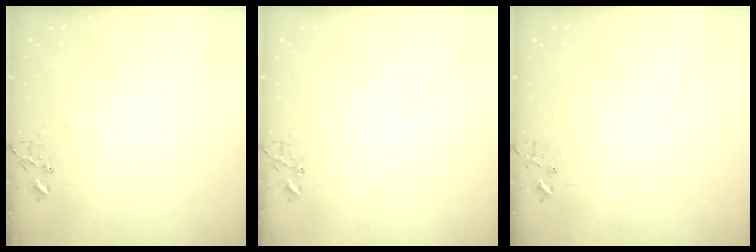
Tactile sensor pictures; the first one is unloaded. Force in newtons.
{"total": 7.1, "press": 7.0, "slide": 0.7}
{"total": 3.3, "press": 3.2, "slide": 0.5}